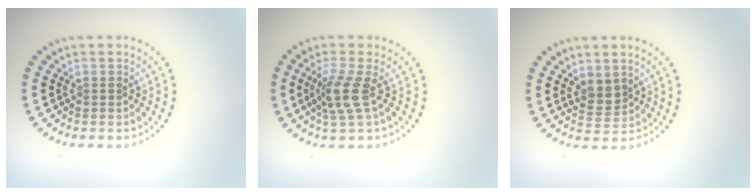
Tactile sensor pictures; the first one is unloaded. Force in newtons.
{"total": 2.8, "press": 2.2, "slide": 1.8}
{"total": 2.1, "press": 1.8, "slide": 0.9}